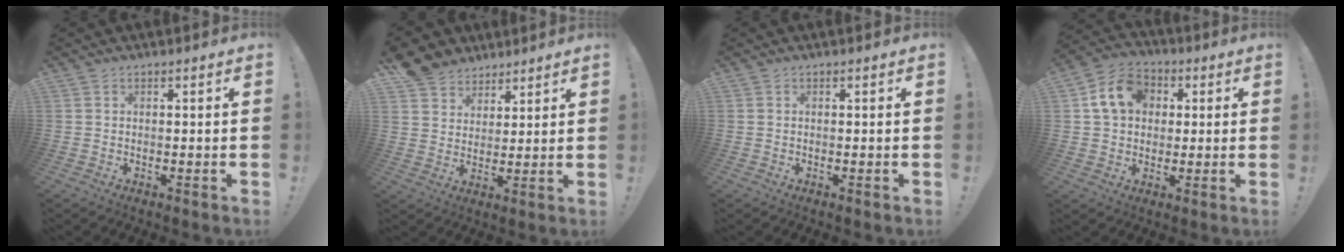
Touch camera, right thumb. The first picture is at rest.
{"total": 7.8, "force": [5.7, 5.4, 0.6], "torque": [-0.012, -0.045, 0.115]}
{"total": 0.0}
{"total": 12.3, "force": [3.6, 9.7, 6.6], "torque": [-0.100, 0.006, 0.074]}